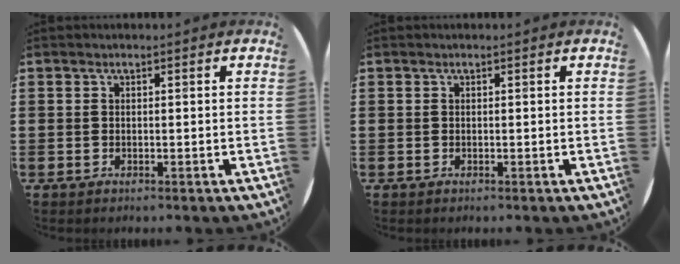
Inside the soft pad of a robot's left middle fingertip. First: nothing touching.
{"total": 0.0}